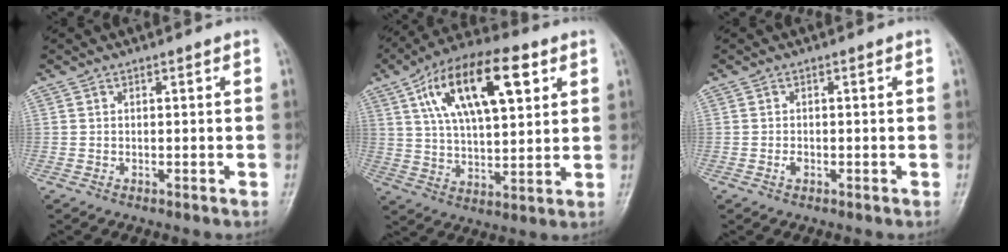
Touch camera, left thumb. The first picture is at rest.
{"total": 19.1, "force": [7.6, 8.2, 15.5], "torque": [-0.245, -0.004, 0.127]}
{"total": 1.1, "force": [-0.4, 0.7, 0.8], "torque": [-0.014, 0.002, -0.008]}